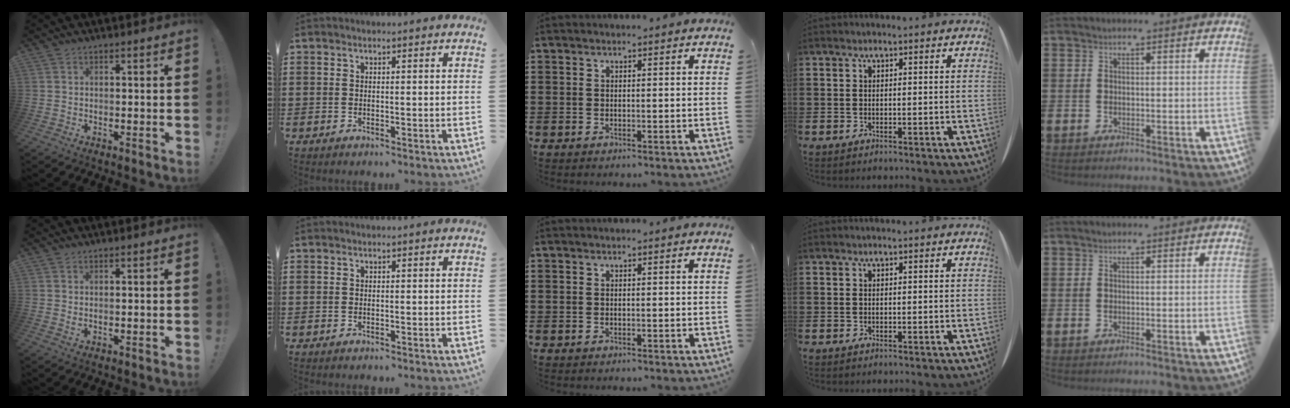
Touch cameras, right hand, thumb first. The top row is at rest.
{"thumb": {"total": 0.9, "force": [0.5, 0.3, 0.7], "torque": [-0.007, -0.002, 0.006]}}